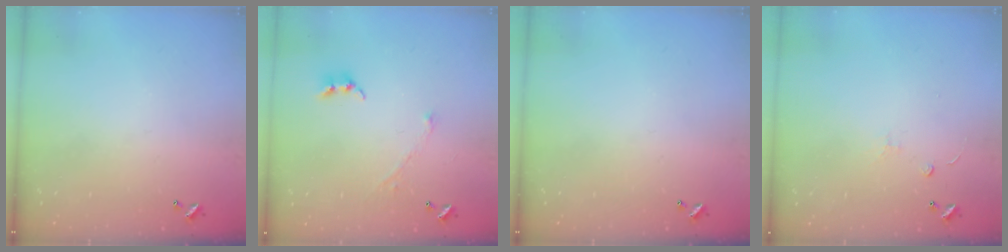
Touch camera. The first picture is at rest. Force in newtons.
{"total": 2.9, "press": 2.9, "slide": 0.4}
{"total": 0.0}
{"total": 1.6, "press": 1.5, "slide": 0.4}